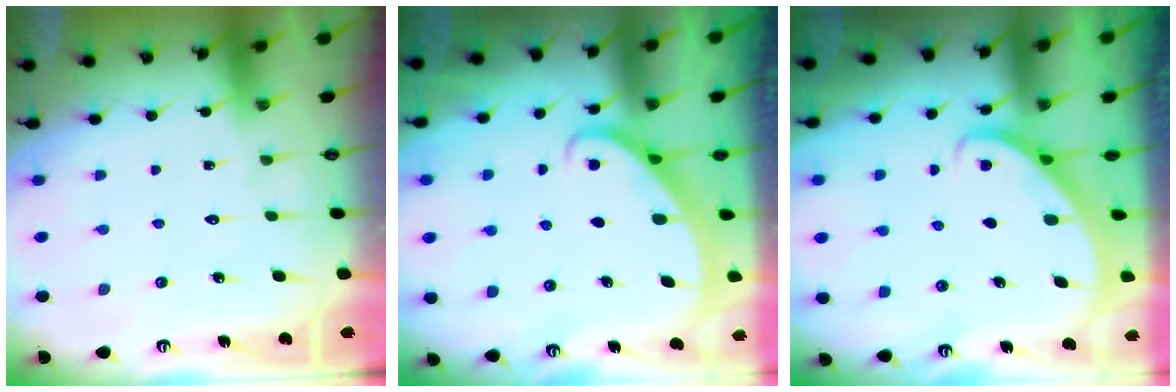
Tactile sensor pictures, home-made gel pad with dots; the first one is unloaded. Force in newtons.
{"total": 2.3, "press": 2.3, "slide": 0.2}
{"total": 2.1, "press": 2.1, "slide": 0.2}